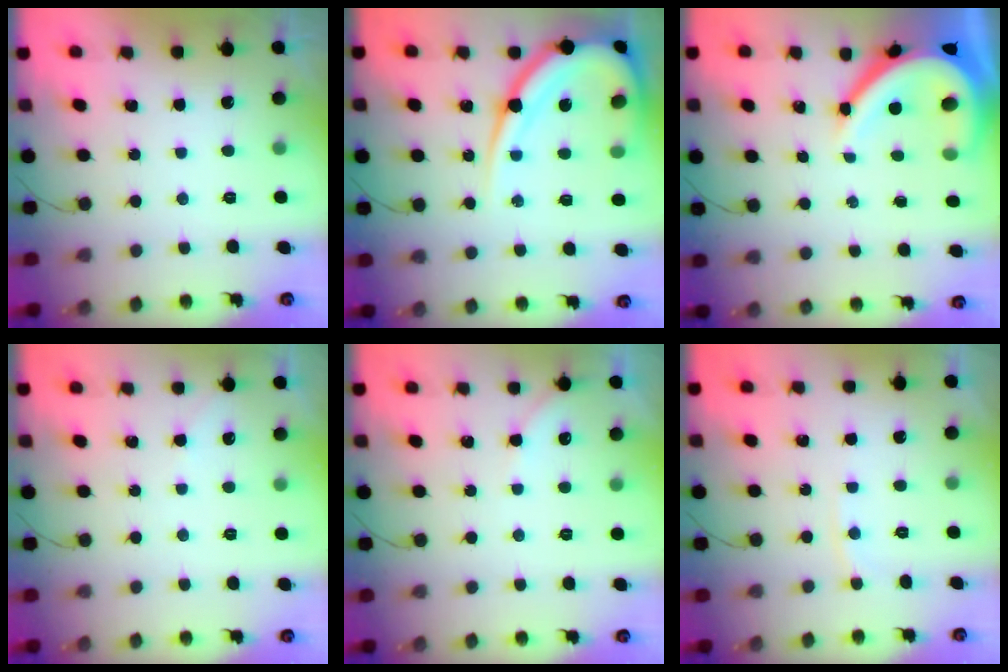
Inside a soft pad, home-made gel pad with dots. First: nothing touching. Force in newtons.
{"total": 17.3, "press": 17.2, "slide": 1.8}
{"total": 13.8, "press": 13.7, "slide": 1.5}
{"total": 2.3, "press": 2.3, "slide": 0.4}
{"total": 2.4, "press": 2.4, "slide": 0.4}
{"total": 3.2, "press": 3.1, "slide": 0.4}